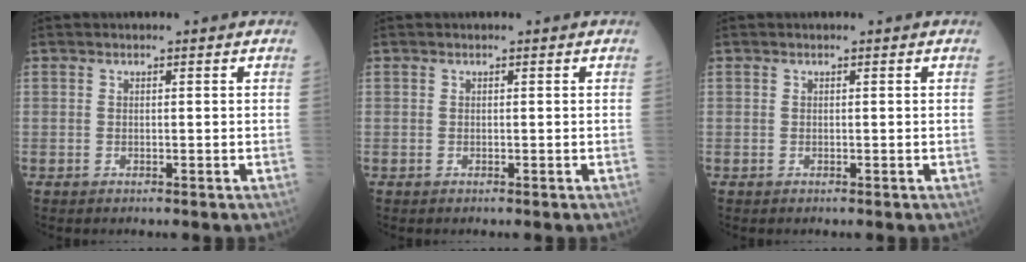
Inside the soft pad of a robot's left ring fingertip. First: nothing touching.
{"total": 0.0}
{"total": 0.0}